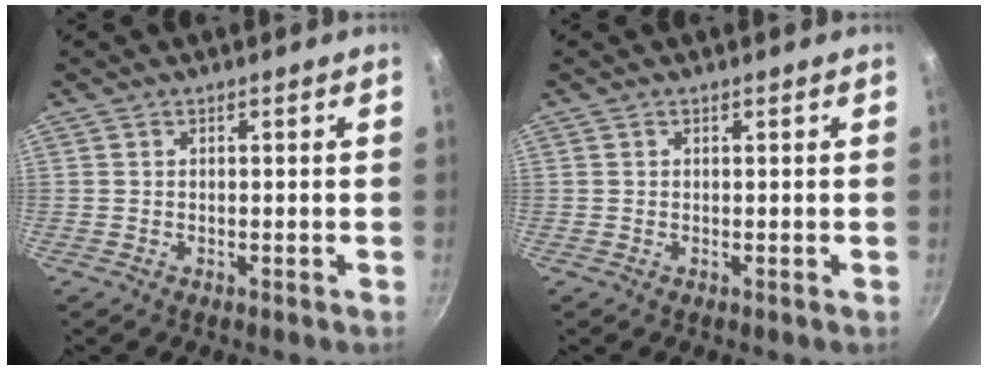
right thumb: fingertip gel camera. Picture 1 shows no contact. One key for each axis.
{"total": 0.0}